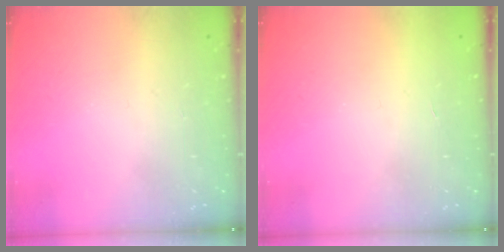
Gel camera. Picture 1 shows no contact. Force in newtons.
{"total": 1.8, "press": 1.8, "slide": 0.1}